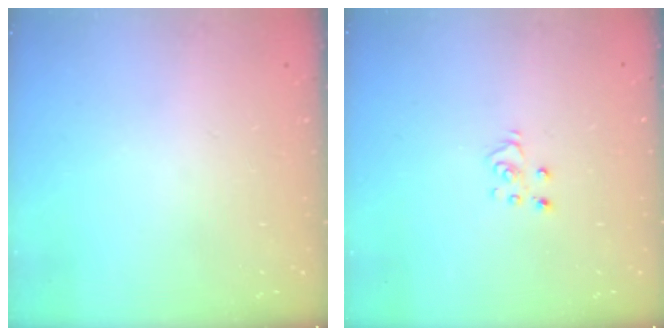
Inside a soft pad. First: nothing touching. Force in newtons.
{"total": 3.6, "press": 3.6, "slide": 0.2}